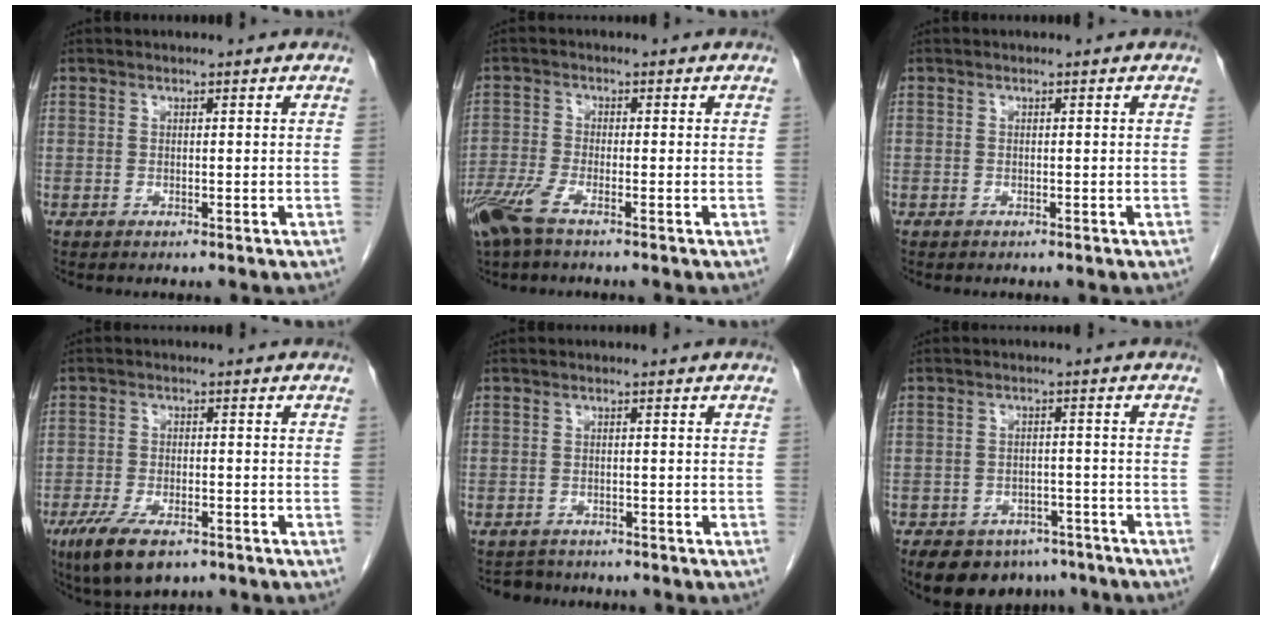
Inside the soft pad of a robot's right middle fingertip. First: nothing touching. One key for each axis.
{"total": 5.4, "fx": -3.7, "fy": 0.8, "fz": 3.8, "tx": -0.090, "ty": -0.012, "tz": -0.076}
{"total": 0.0}
{"total": 8.0, "fx": -5.2, "fy": 2.9, "fz": 5.4, "tx": -0.102, "ty": -0.015, "tz": -0.085}
{"total": 2.4, "fx": -2.2, "fy": 1.0, "fz": -0.4, "tx": 0.002, "ty": -0.002, "tz": -0.035}
{"total": 9.3, "fx": -7.0, "fy": 5.6, "fz": 2.7, "tx": -0.031, "ty": 0.005, "tz": -0.091}